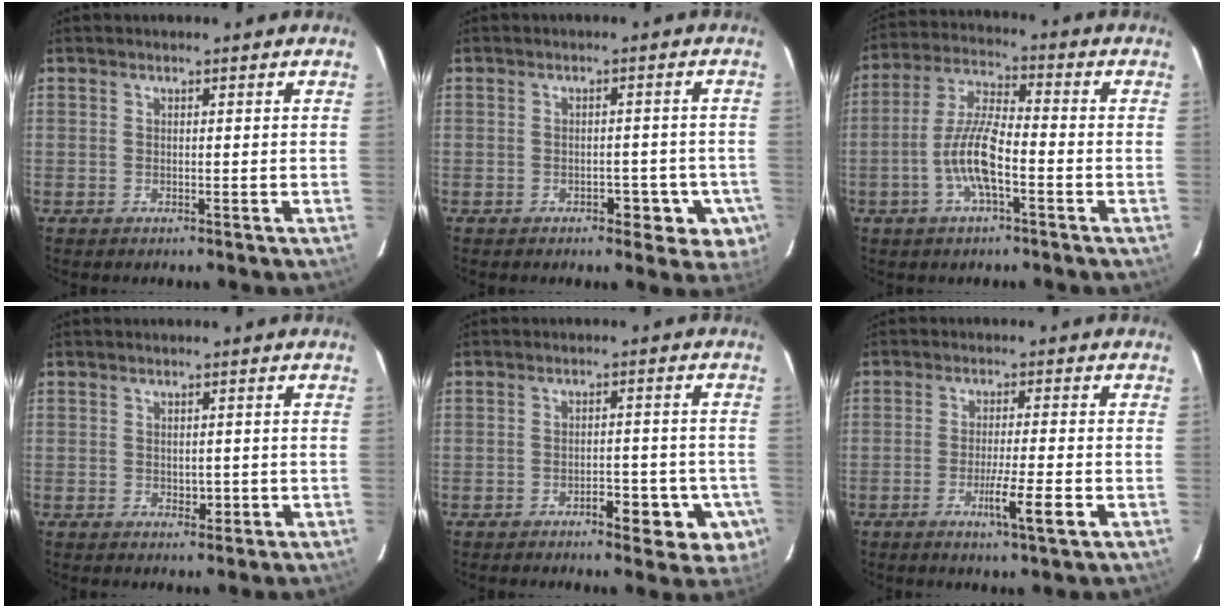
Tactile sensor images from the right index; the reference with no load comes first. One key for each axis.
{"total": 6.3, "fx": -3.3, "fy": 3.3, "fz": 4.2, "tx": -0.030, "ty": 0.009, "tz": -0.040}
{"total": 9.1, "fx": -2.9, "fy": 2.0, "fz": 8.4, "tx": -0.174, "ty": 0.010, "tz": -0.058}
{"total": 1.7, "fx": -0.3, "fy": 1.2, "fz": 1.2, "tx": -0.015, "ty": 0.000, "tz": 0.002}
{"total": 8.0, "fx": -4.2, "fy": 2.9, "fz": 6.2, "tx": -0.059, "ty": 0.009, "tz": -0.052}
{"total": 6.1, "fx": -2.5, "fy": -0.3, "fz": 5.6, "tx": -0.093, "ty": -0.012, "tz": -0.039}